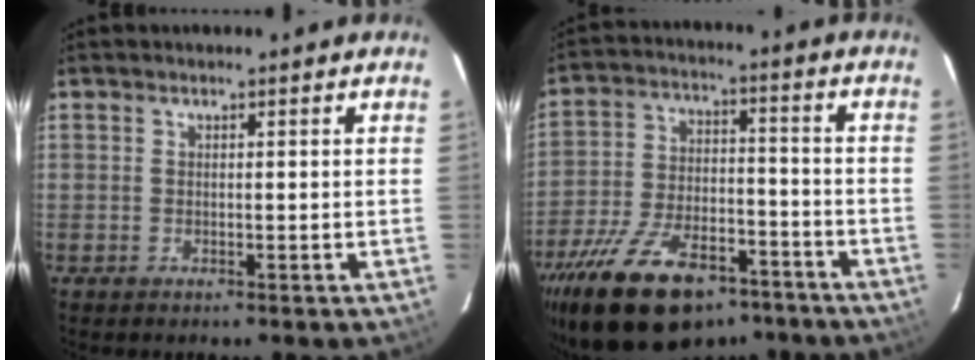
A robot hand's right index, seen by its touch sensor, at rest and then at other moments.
{"total": 21.9, "force": [-15.3, 10.2, 11.9], "torque": [-0.240, -0.013, -0.239]}